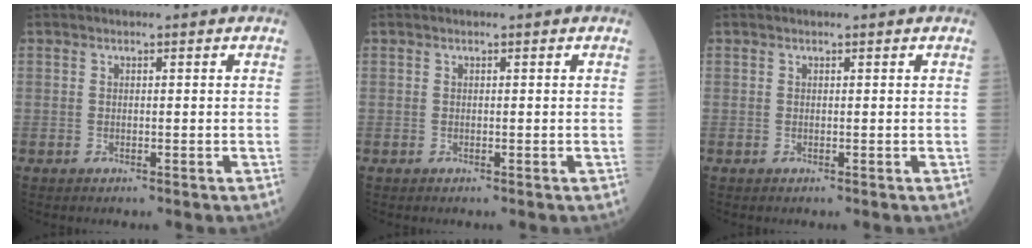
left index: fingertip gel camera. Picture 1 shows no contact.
{"total": 0.0}
{"total": 0.6, "force": [0.5, 0.0, 0.2], "torque": [-0.006, 0.005, 0.008]}